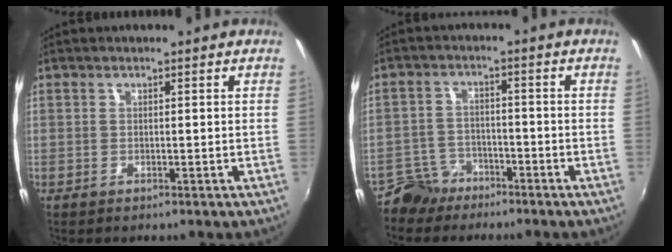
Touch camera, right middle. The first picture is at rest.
{"total": 6.5, "force": [-5.3, 3.7, 0.9], "torque": [-0.032, 0.013, -0.096]}